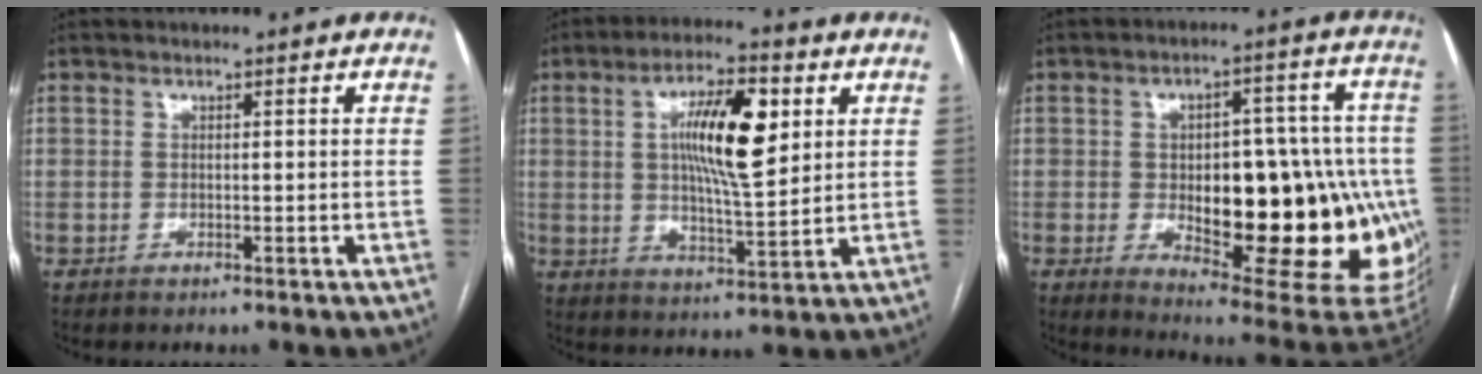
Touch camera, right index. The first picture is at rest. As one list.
[{"total": 12.2, "force": [3.4, 2.8, 11.4], "torque": [-0.204, 0.007, 0.056]}, {"total": 25.9, "force": [-3.9, 9.9, 23.7], "torque": [-0.241, 0.018, -0.024]}]